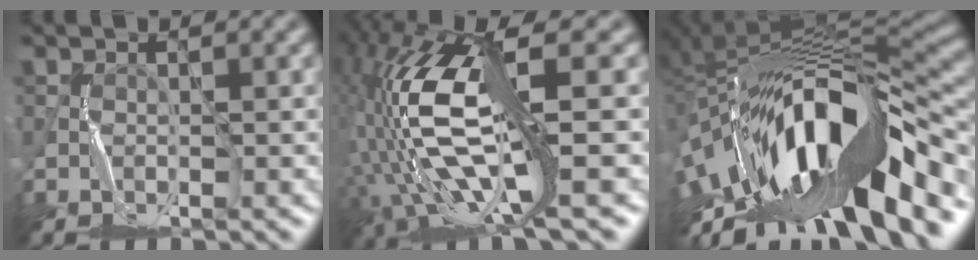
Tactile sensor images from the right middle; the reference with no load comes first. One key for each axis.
{"total": 13.5, "fx": -0.4, "fy": 4.4, "fz": 12.8, "tx": -0.284, "ty": 0.013, "tz": -0.011}
{"total": 15.3, "fx": -5.5, "fy": 5.4, "fz": 13.1, "tx": -0.212, "ty": 0.025, "tz": -0.096}